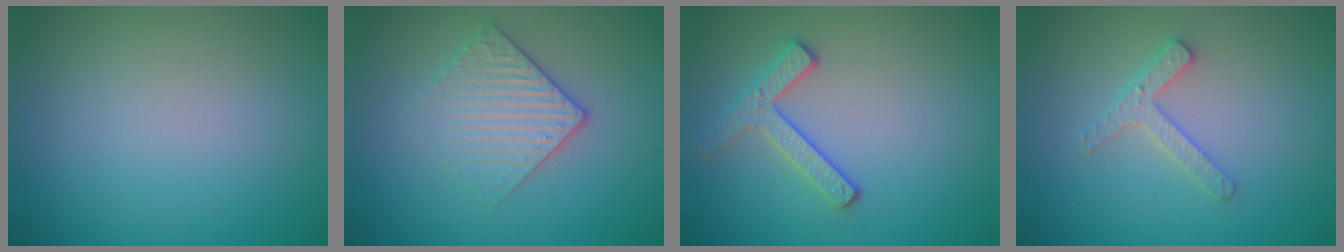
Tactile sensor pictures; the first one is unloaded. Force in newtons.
{"total": 2.9, "press": 2.6, "slide": 1.2}
{"total": 2.5, "press": 2.3, "slide": 0.9}
{"total": 2.3, "press": 2.2, "slide": 0.4}